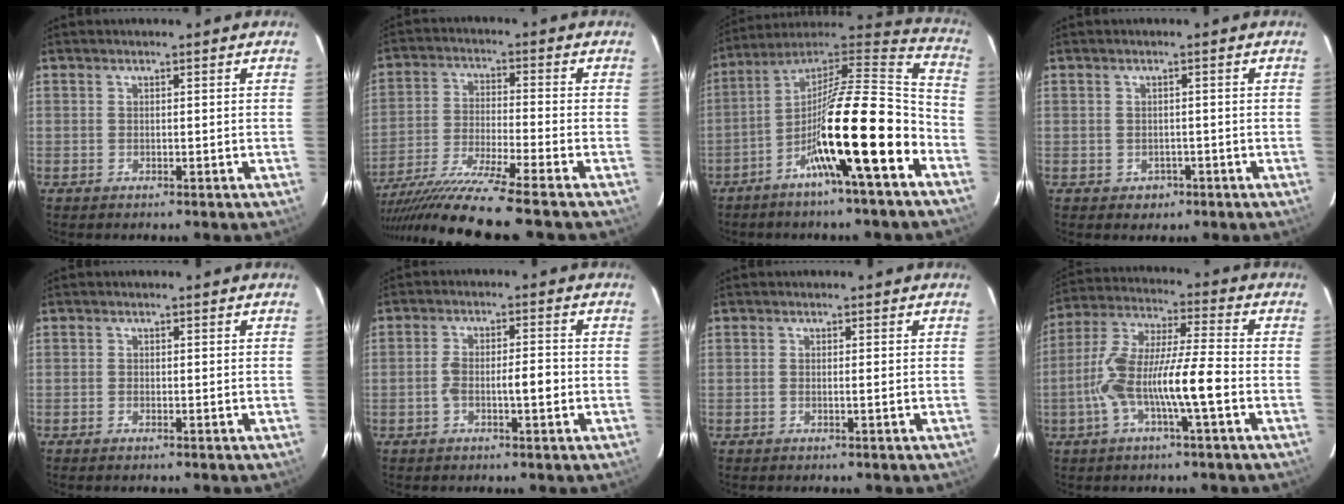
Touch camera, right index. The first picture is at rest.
{"total": 13.2, "force": [-11.1, -2.4, 6.7], "torque": [-0.110, -0.029, -0.189]}
{"total": 19.6, "force": [-8.1, 0.8, 17.8], "torque": [-0.297, 0.002, -0.141]}
{"total": 2.0, "force": [-0.9, 1.6, 0.5], "torque": [-0.005, 0.005, -0.008]}
{"total": 0.5, "force": [-0.4, 0.1, 0.3], "torque": [-0.008, 0.000, -0.004]}
{"total": 4.9, "force": [-1.3, 1.1, 4.6], "torque": [-0.087, 0.015, -0.019]}
{"total": 0.6, "force": [-0.2, -0.1, 0.6], "torque": [-0.013, 0.001, -0.003]}
{"total": 12.8, "force": [-3.6, 1.0, 12.2], "torque": [-0.249, 0.014, -0.072]}